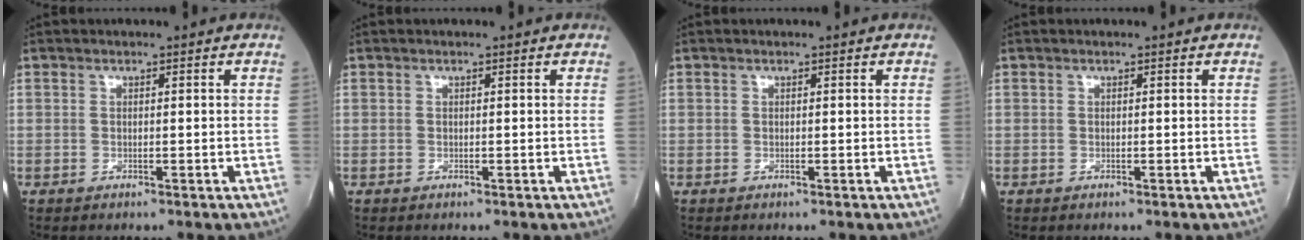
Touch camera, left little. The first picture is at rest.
{"total": 0.0}
{"total": 0.0}
{"total": 0.0}